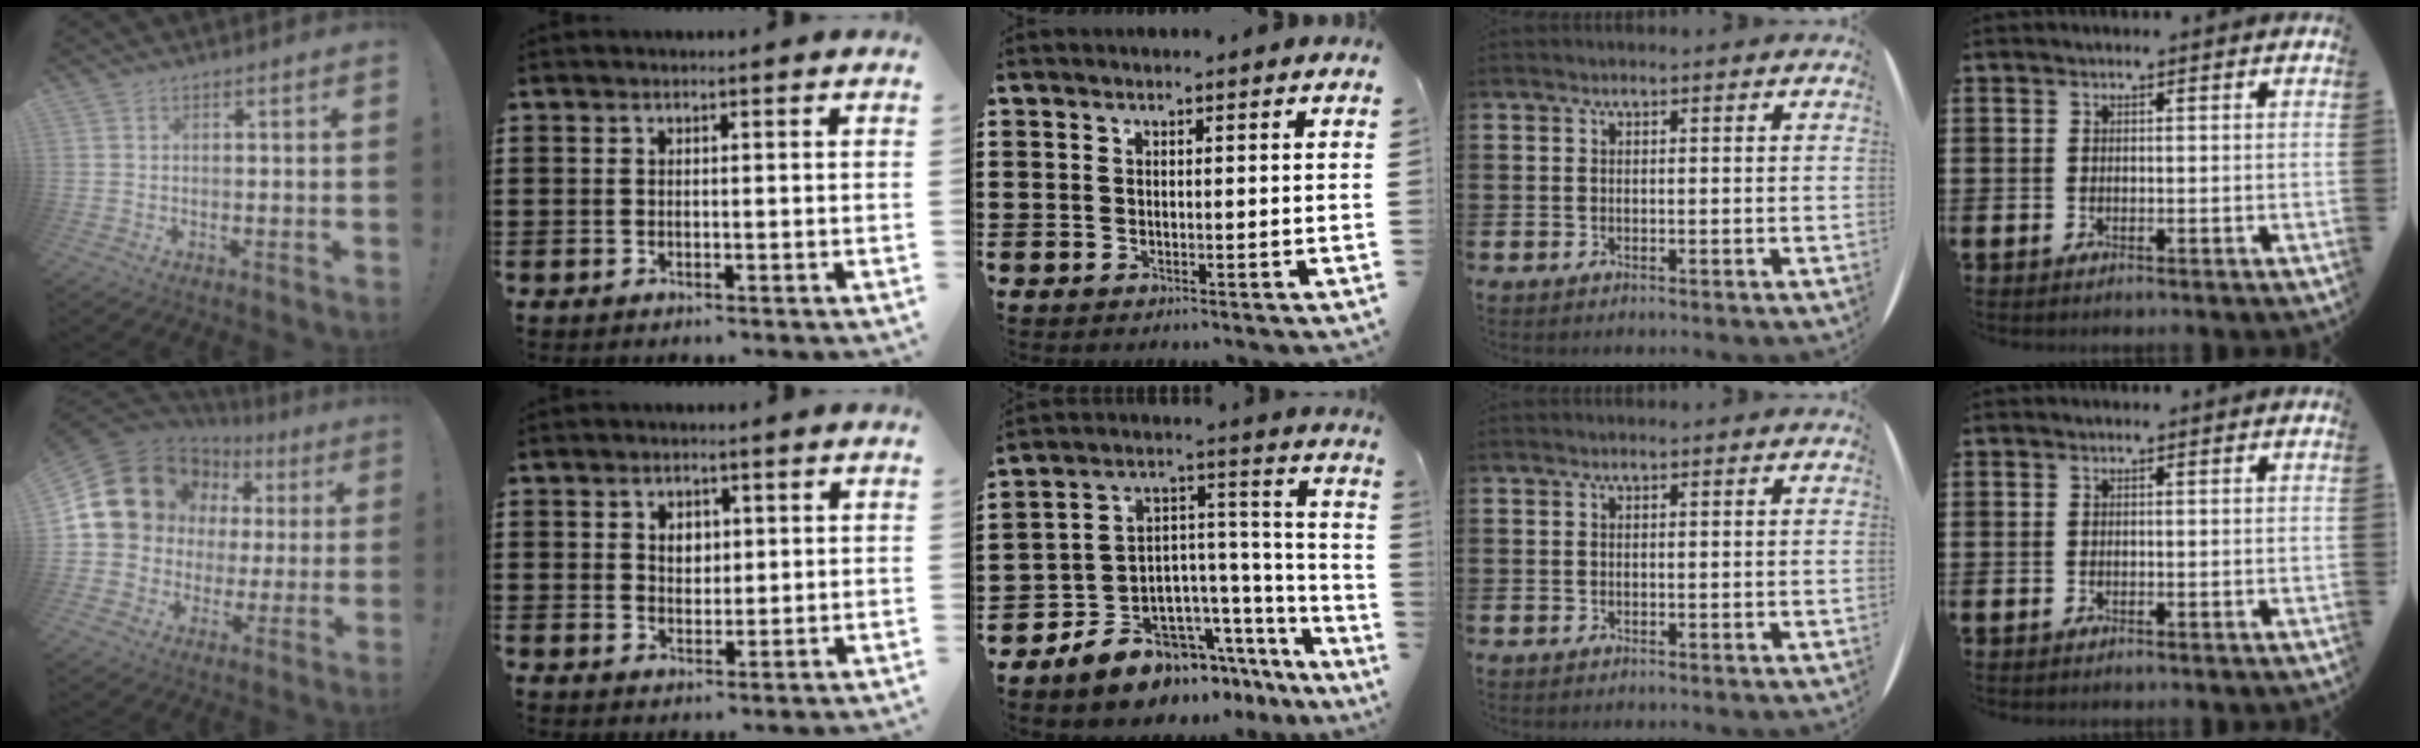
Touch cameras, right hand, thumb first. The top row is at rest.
{"thumb": {"total": 17.4, "force": [8.8, 13.1, 7.3], "torque": [-0.116, -0.052, 0.192]}, "index": {"total": 2.6, "force": [0.8, 2.0, 1.5], "torque": [-0.028, 0.006, 0.012]}, "middle": {"total": 8.8, "force": [-7.5, 4.2, 1.4], "torque": [-0.046, 0.002, -0.145]}}